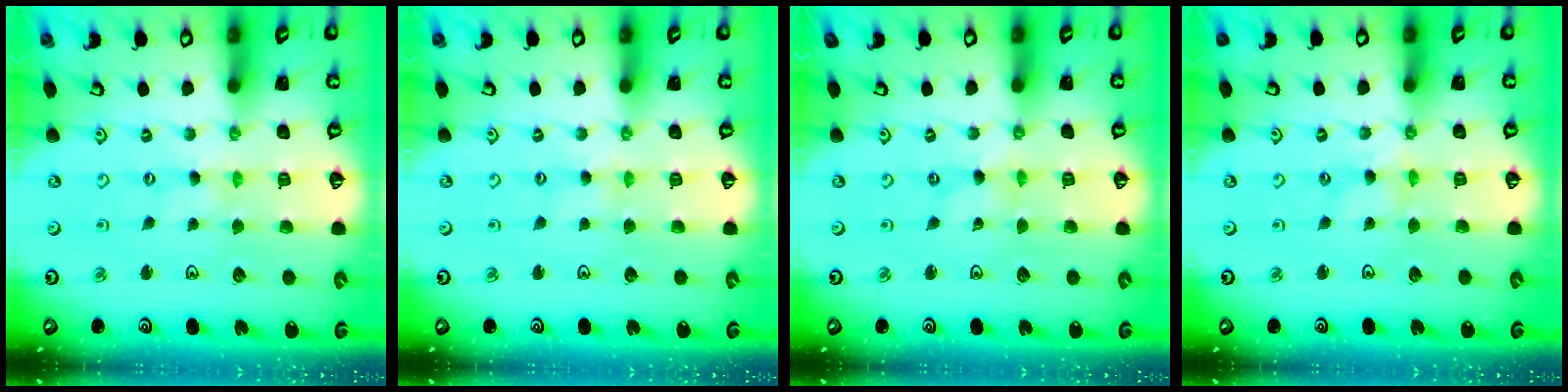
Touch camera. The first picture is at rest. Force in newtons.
{"total": 1.9, "press": 1.9, "slide": 0.4}
{"total": 0.0}
{"total": 0.0}